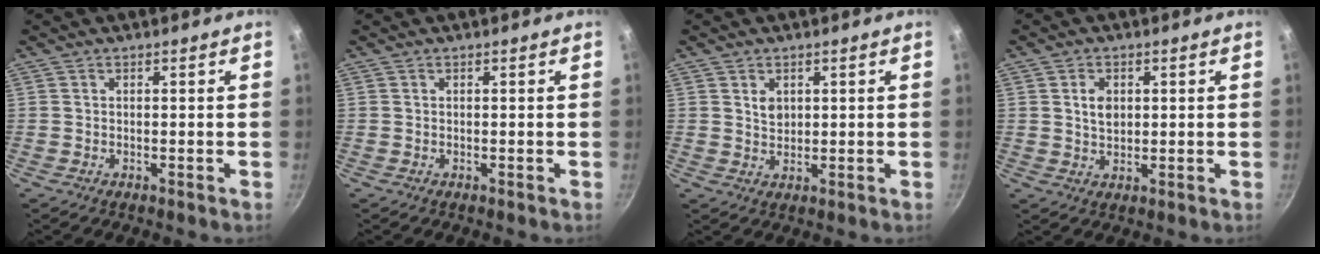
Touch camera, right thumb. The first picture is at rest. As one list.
[{"total": 0.0}, {"total": 2.7, "force": [1.0, 2.0, 1.5], "torque": [-0.017, -0.005, 0.018]}, {"total": 3.9, "force": [0.9, 2.7, 2.6], "torque": [-0.035, -0.002, 0.017]}]